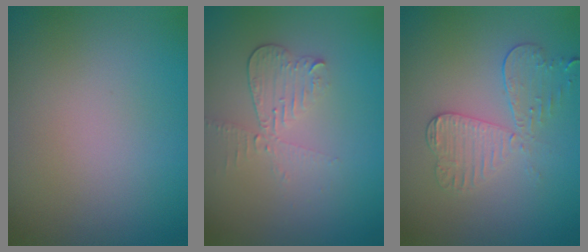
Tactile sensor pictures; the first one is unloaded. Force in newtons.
{"total": 2.5, "press": 2.3, "slide": 0.9}
{"total": 4.0, "press": 3.4, "slide": 2.0}